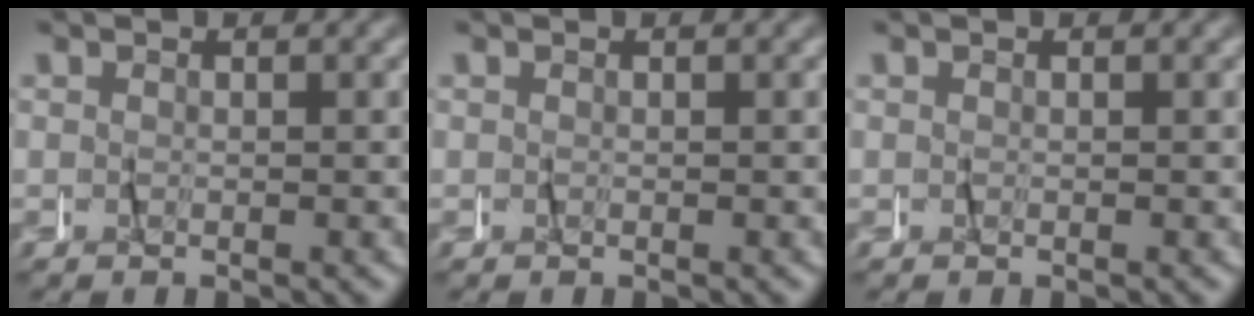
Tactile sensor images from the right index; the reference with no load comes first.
{"total": 0.0}
{"total": 0.0}